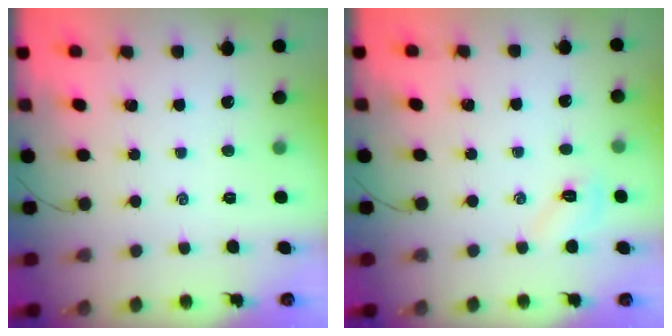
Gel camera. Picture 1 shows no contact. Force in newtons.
{"total": 7.0, "press": 6.8, "slide": 1.5}